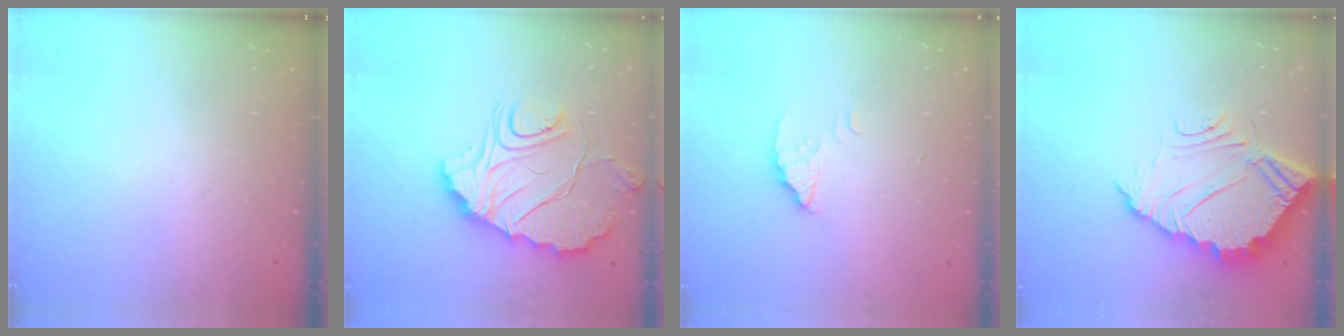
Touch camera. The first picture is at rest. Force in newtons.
{"total": 13.3, "press": 13.3, "slide": 1.1}
{"total": 1.7, "press": 1.7, "slide": 0.1}
{"total": 9.2, "press": 9.2, "slide": 0.7}